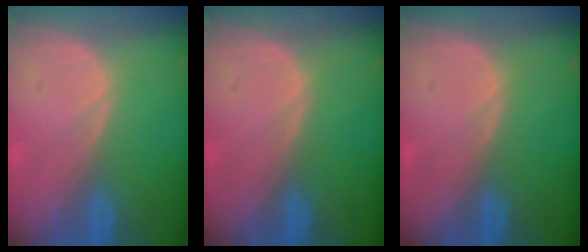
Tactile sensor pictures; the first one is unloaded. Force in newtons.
{"total": 0.0}
{"total": 0.0}